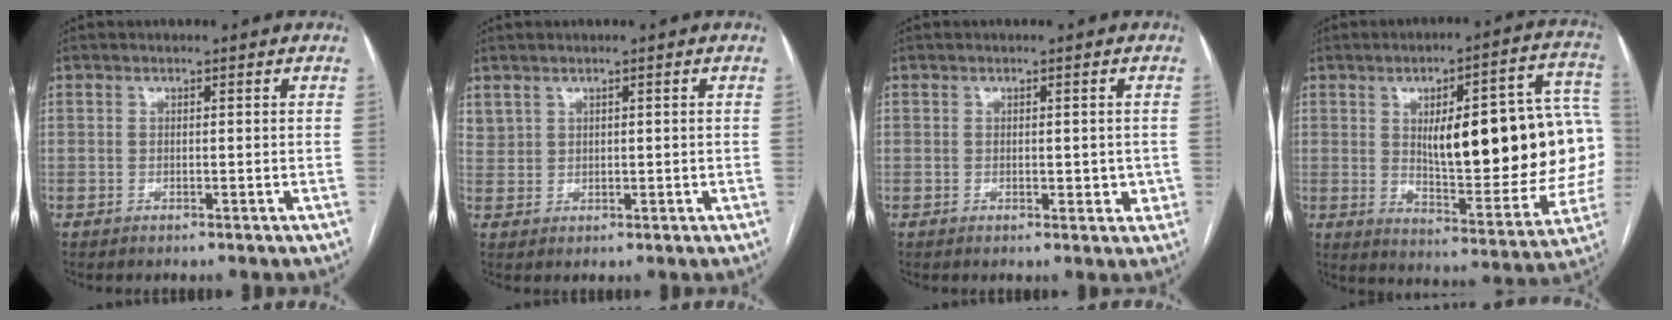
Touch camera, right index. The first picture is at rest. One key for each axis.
{"total": 2.3, "fx": 1.6, "fy": 1.6, "fz": 0.4, "tx": -0.005, "ty": 0.011, "tz": 0.037}
{"total": 2.9, "fx": -0.3, "fy": 1.6, "fz": 2.3, "tx": -0.020, "ty": 0.003, "tz": 0.001}
{"total": 26.5, "fx": 2.1, "fy": 7.3, "fz": 25.4, "tx": -0.265, "ty": 0.043, "tz": 0.048}